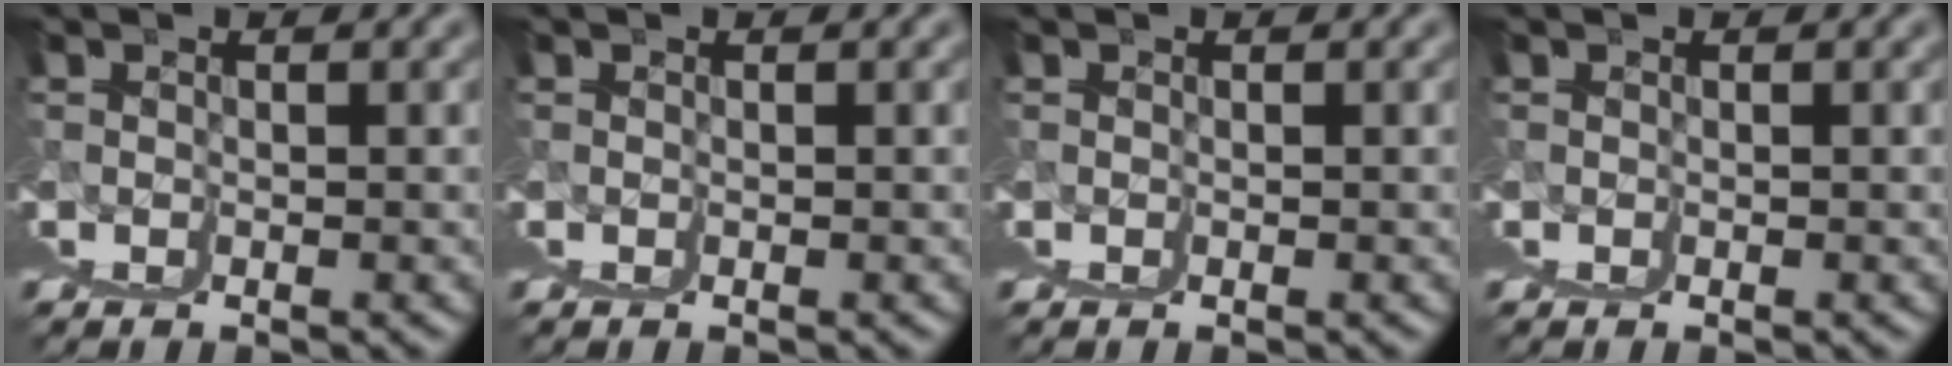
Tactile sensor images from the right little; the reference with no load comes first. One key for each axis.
{"total": 0.0}
{"total": 0.0}
{"total": 0.0}